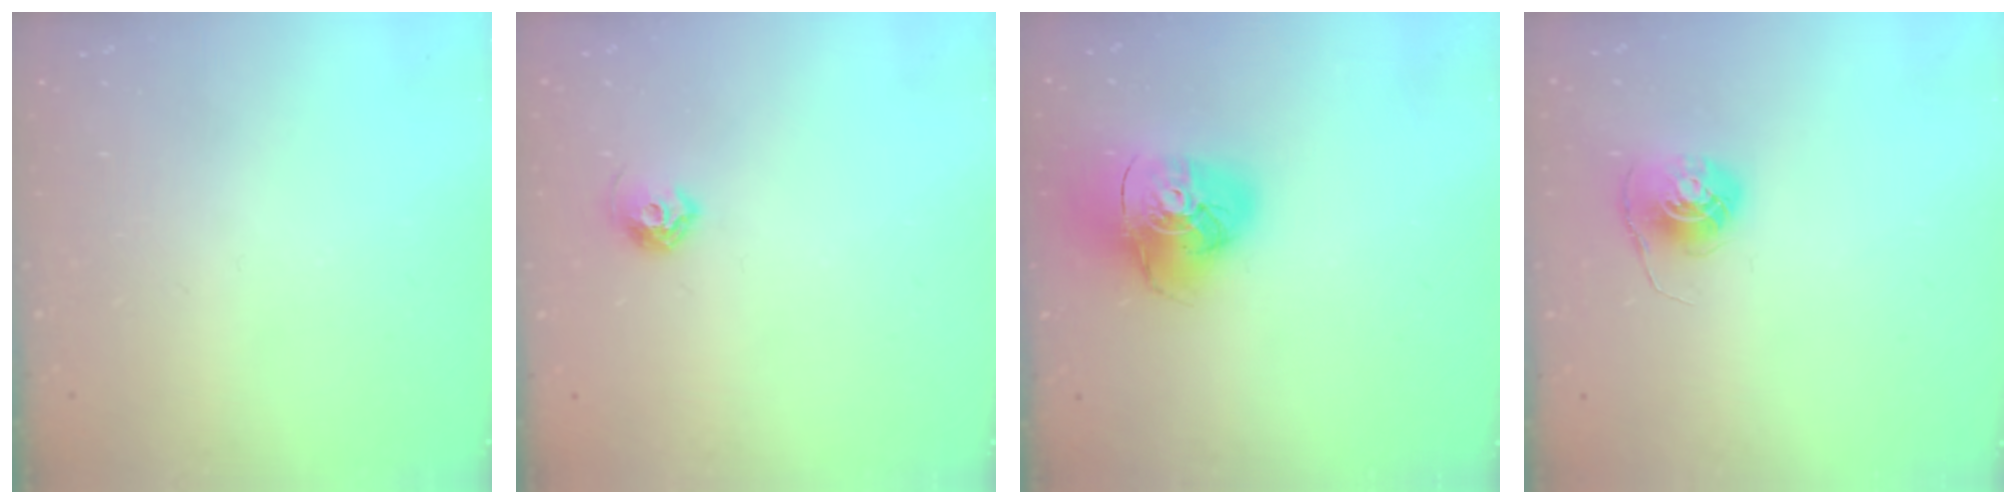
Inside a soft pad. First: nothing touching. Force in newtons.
{"total": 6.1, "press": 6.0, "slide": 1.1}
{"total": 13.8, "press": 13.7, "slide": 1.4}
{"total": 6.0, "press": 6.0, "slide": 0.5}